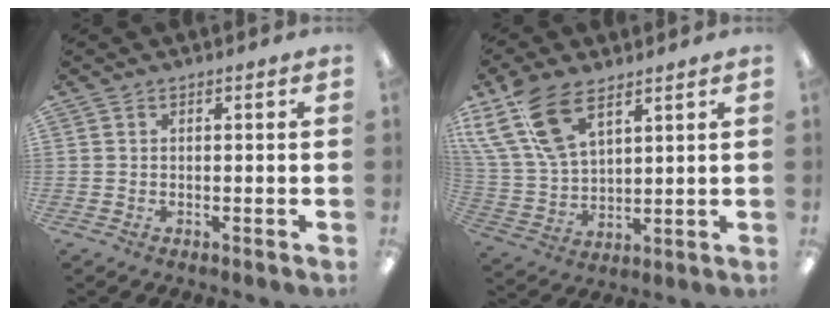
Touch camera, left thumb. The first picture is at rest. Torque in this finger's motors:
{"motor_torque": [2.12, 2.07, 1.64, -1.13, 0.21]}